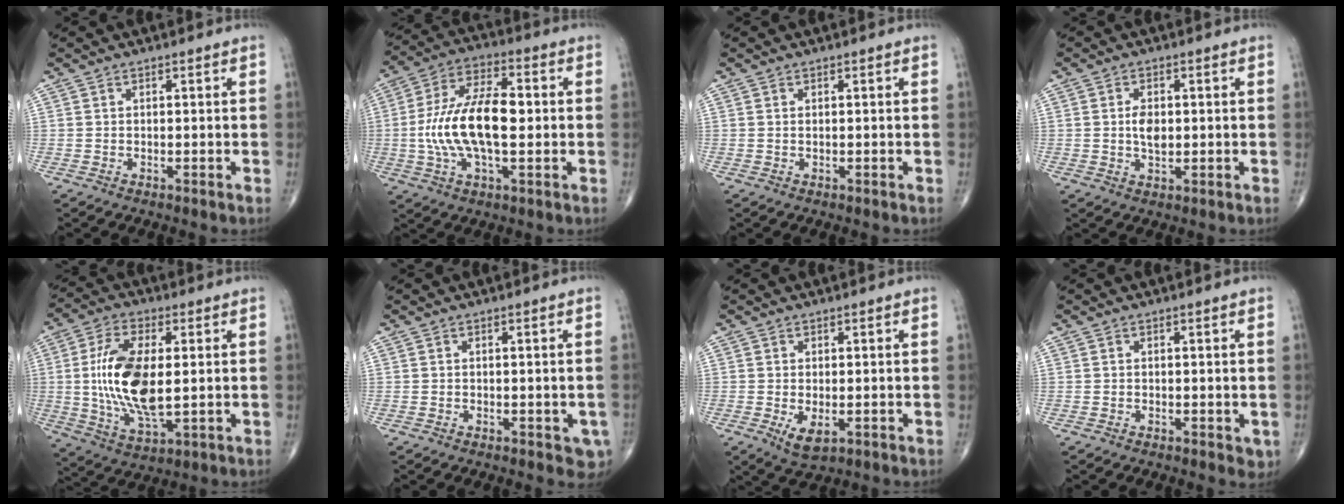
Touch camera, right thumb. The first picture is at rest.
{"total": 16.0, "force": [-0.5, 7.3, 14.3], "torque": [-0.275, 0.021, -0.013]}
{"total": 0.0}
{"total": 4.0, "force": [0.2, 2.3, 3.3], "torque": [-0.055, -0.003, 0.005]}
{"total": 15.9, "force": [0.8, 7.2, 14.2], "torque": [-0.282, -0.013, 0.020]}
{"total": 3.0, "force": [-0.9, 1.7, 2.3], "torque": [-0.009, -0.001, -0.009]}
{"total": 4.1, "force": [-1.0, 2.0, 3.4], "torque": [-0.058, -0.011, -0.009]}
{"total": 1.7, "force": [-0.1, 1.0, 1.3], "torque": [-0.009, -0.002, -0.002]}